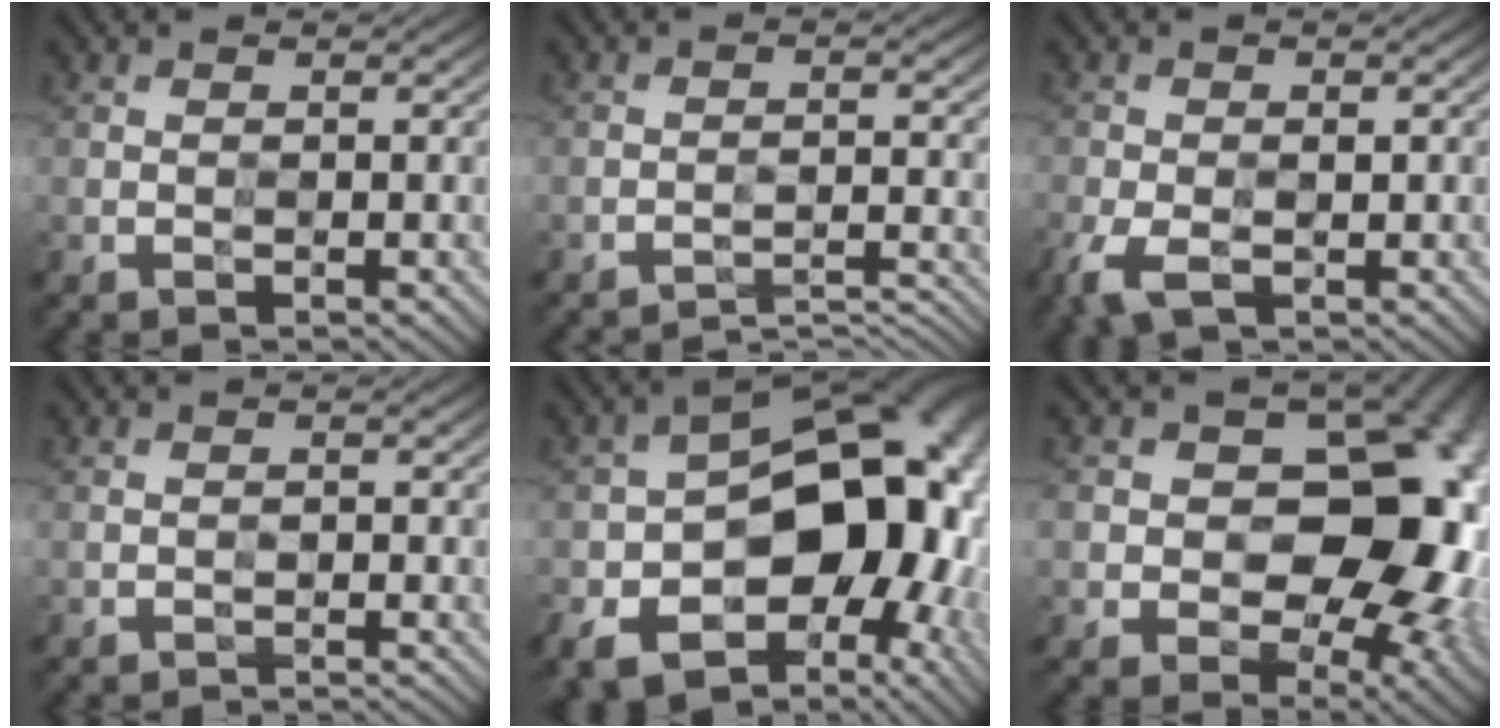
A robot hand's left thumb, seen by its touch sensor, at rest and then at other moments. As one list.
[{"total": 4.7, "force": [-4.4, 0.5, 1.6], "torque": [-0.030, 0.010, -0.062]}, {"total": 5.0, "force": [-2.1, 2.7, 3.7], "torque": [-0.081, -0.010, -0.040]}, {"total": 1.4, "force": [-1.3, 0.1, 0.2], "torque": [0.001, 0.002, -0.024]}, {"total": 20.3, "force": [-4.6, 13.8, 14.2], "torque": [-0.205, -0.039, -0.054]}, {"total": 18.2, "force": [0.9, 13.4, 12.3], "torque": [-0.149, -0.015, 0.012]}]